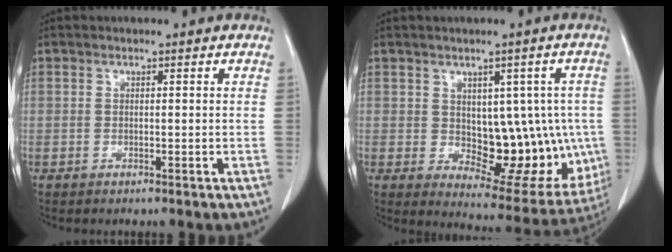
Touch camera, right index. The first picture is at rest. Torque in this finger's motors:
{"motor_torque": [0.32, 0.03, 0.16, 0.06]}